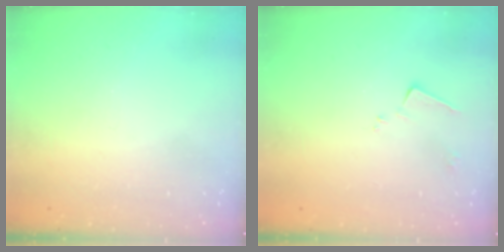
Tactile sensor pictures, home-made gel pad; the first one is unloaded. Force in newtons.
{"total": 8.0, "press": 8.0, "slide": 0.1}